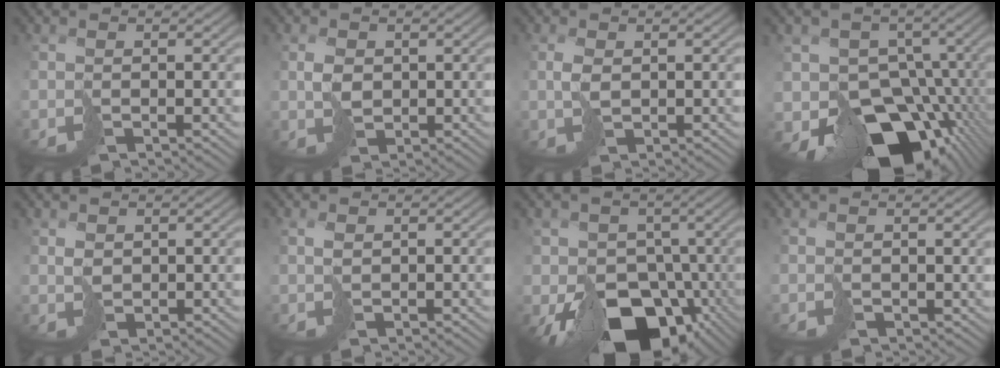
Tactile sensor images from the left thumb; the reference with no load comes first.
{"total": 2.7, "force": [0.3, 2.1, 1.7], "torque": [-0.042, -0.002, 0.005]}
{"total": 2.2, "force": [0.3, 1.3, 1.7], "torque": [-0.045, 0.000, 0.009]}
{"total": 16.9, "force": [-5.8, 12.7, 9.6], "torque": [-0.181, -0.038, -0.090]}
{"total": 1.7, "force": [0.7, 1.3, 0.8], "torque": [-0.025, -0.001, 0.017]}
{"total": 1.7, "force": [0.7, 1.0, 1.2], "torque": [-0.033, 0.001, 0.014]}
{"total": 15.7, "force": [-6.0, 11.9, 8.3], "torque": [-0.137, -0.029, -0.105]}
{"total": 0.9, "force": [0.6, 0.6, 0.1], "torque": [-0.006, -0.001, 0.012]}